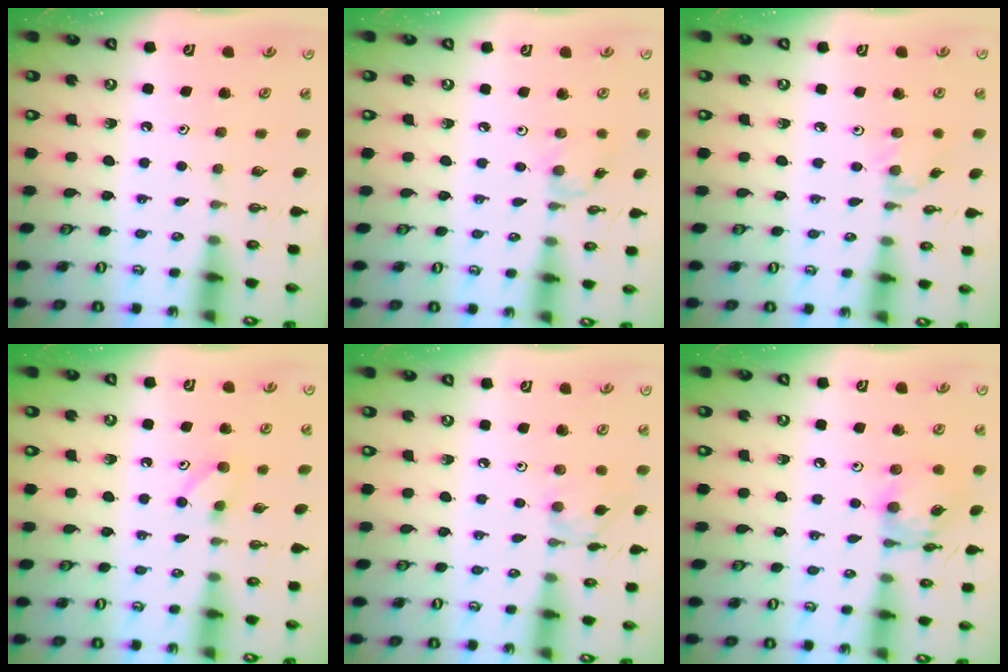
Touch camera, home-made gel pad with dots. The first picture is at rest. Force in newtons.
{"total": 2.1, "press": 2.1, "slide": 0.4}
{"total": 2.0, "press": 2.0, "slide": 0.4}
{"total": 5.2, "press": 5.2, "slide": 0.8}
{"total": 3.4, "press": 3.4, "slide": 0.2}
{"total": 12.9, "press": 12.8, "slide": 1.1}